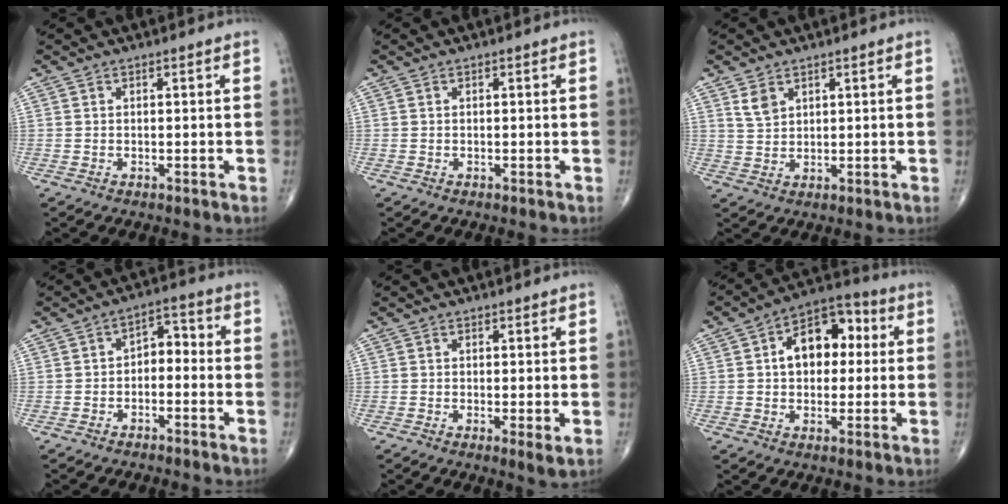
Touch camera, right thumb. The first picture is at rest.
{"total": 0.0}
{"total": 3.2, "force": [2.0, 2.0, 1.6], "torque": [-0.023, -0.010, 0.046]}
{"total": 5.0, "force": [-1.3, 3.2, 3.6], "torque": [-0.036, 0.036, -0.033]}
{"total": 2.3, "force": [-0.2, 0.4, 2.3], "torque": [-0.040, -0.010, -0.006]}
{"total": 12.7, "force": [2.0, 8.3, 9.4], "torque": [-0.105, 0.029, 0.021]}